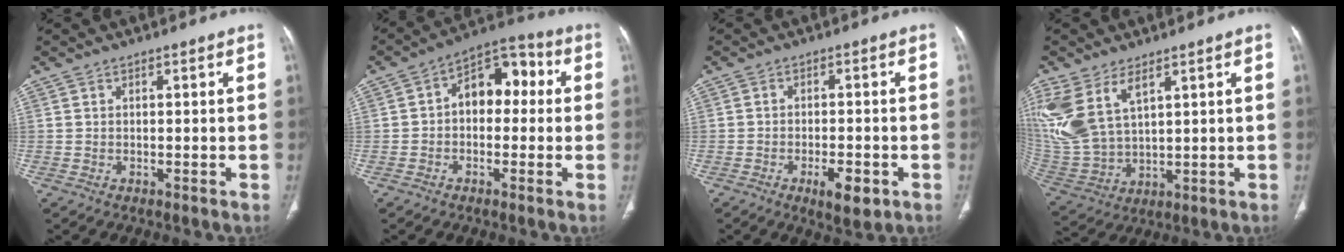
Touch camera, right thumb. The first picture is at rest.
{"total": 10.4, "force": [0.7, 6.8, 7.8], "torque": [-0.080, 0.039, -0.002]}
{"total": 5.9, "force": [-2.7, 2.3, 4.8], "torque": [-0.069, 0.004, -0.036]}
{"total": 14.6, "force": [6.9, 7.8, 10.2], "torque": [-0.232, -0.021, 0.159]}